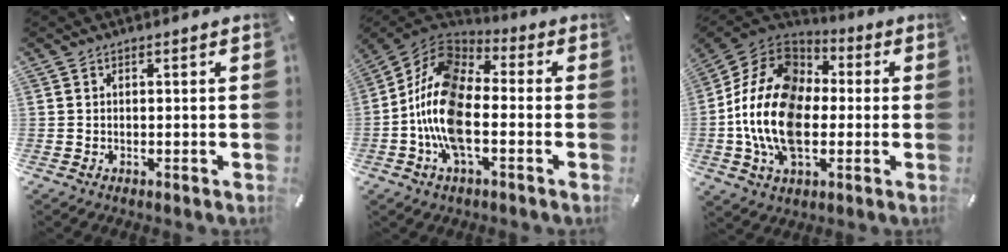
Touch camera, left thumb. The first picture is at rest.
{"total": 15.3, "force": [-4.4, 8.2, 12.2], "torque": [-0.270, 0.008, -0.088]}
{"total": 19.2, "force": [-3.8, 13.4, 13.2], "torque": [-0.301, 0.024, -0.073]}